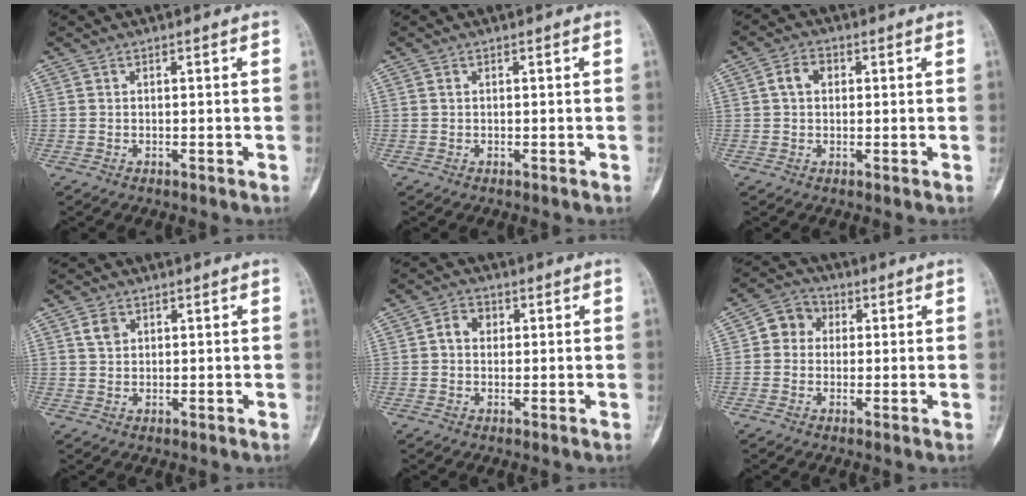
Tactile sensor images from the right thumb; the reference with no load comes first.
{"total": 0.0}
{"total": 3.8, "force": [0.7, 2.8, 2.5], "torque": [-0.041, 0.012, 0.009]}
{"total": 2.6, "force": [1.1, 1.9, 1.3], "torque": [-0.018, 0.000, 0.023]}
{"total": 3.7, "force": [0.5, 3.0, 2.0], "torque": [-0.021, 0.011, 0.003]}
{"total": 5.9, "force": [0.7, 5.2, 2.6], "torque": [-0.019, 0.014, -0.001]}